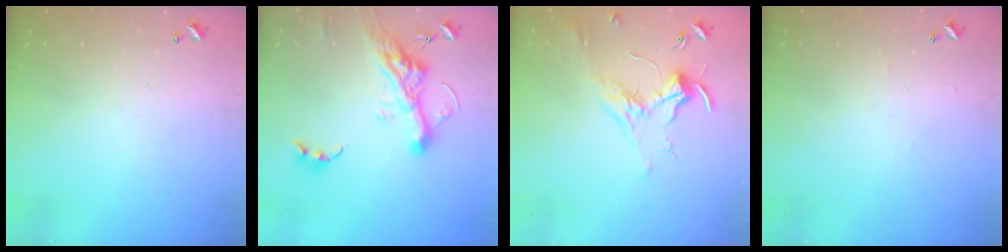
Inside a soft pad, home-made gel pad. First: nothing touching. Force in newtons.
{"total": 12.9, "press": 12.8, "slide": 1.9}
{"total": 1.7, "press": 1.5, "slide": 0.7}
{"total": 2.2, "press": 2.2, "slide": 0.4}